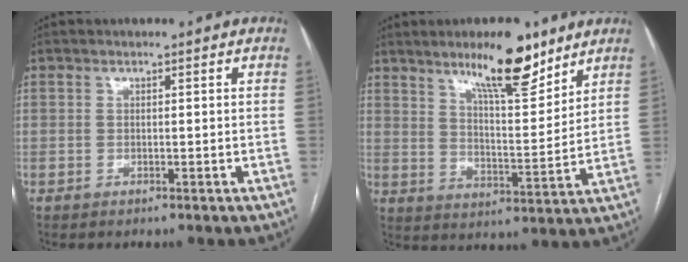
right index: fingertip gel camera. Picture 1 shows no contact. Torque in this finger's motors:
{"motor_torque": [1.05, 1.09, 0.51, 0.09]}